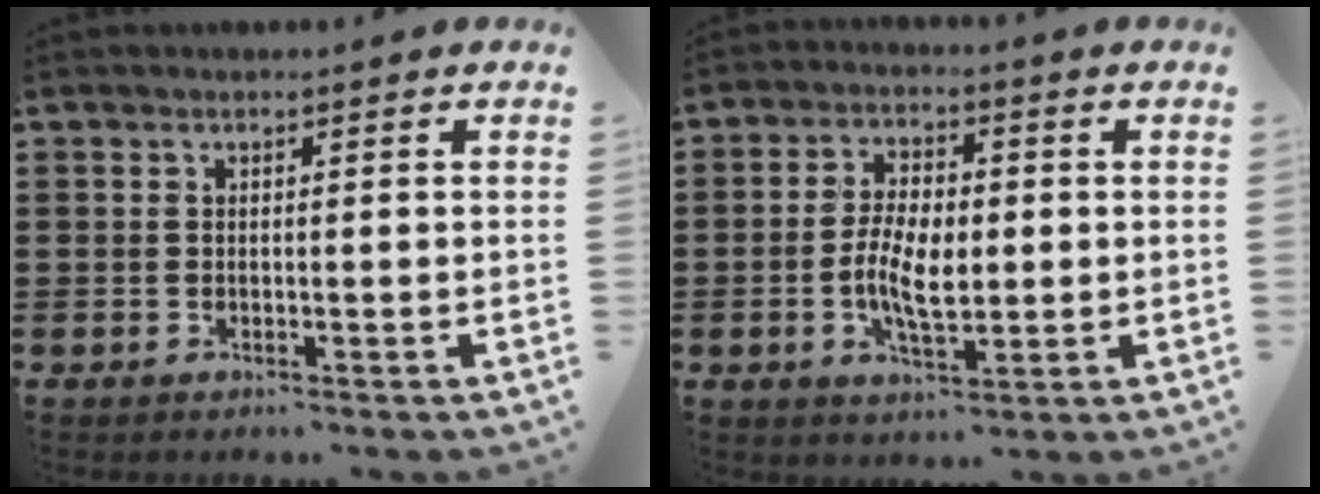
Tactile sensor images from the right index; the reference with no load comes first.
{"total": 7.2, "force": [-0.8, 3.3, 6.3], "torque": [-0.134, 0.003, -0.019]}